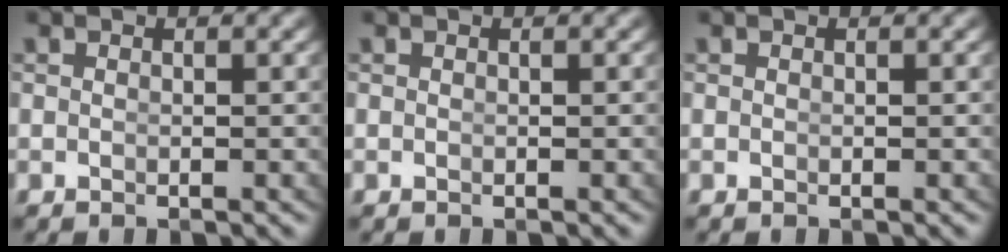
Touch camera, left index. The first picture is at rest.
{"total": 0.0}
{"total": 0.0}